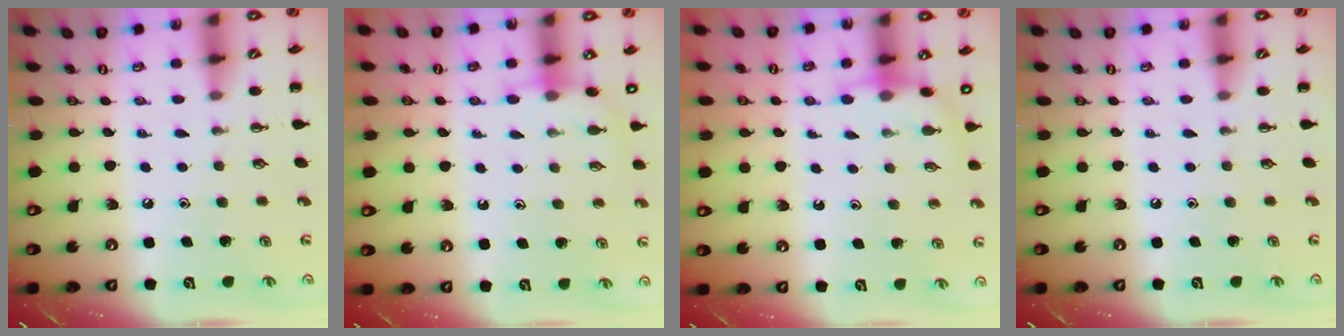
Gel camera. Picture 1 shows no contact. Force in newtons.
{"total": 6.4, "press": 6.3, "slide": 1.3}
{"total": 5.3, "press": 5.3, "slide": 0.5}
{"total": 0.0}